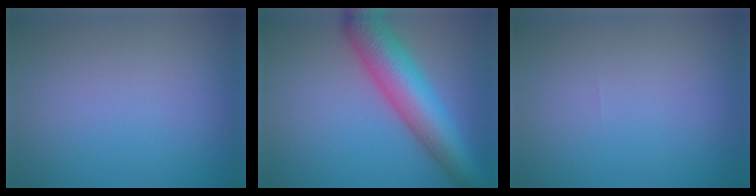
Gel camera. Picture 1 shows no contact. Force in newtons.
{"total": 8.6, "press": 8.6, "slide": 0.2}
{"total": 0.0}